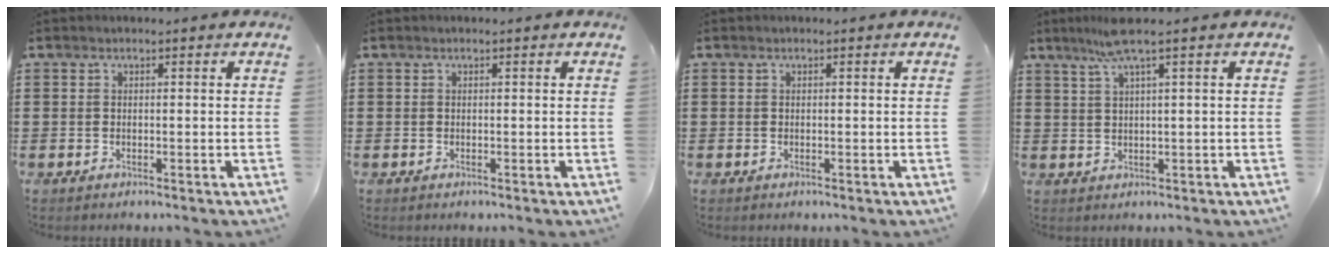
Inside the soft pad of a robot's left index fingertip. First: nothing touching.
{"total": 0.0}
{"total": 0.0}
{"total": 4.6, "force": [2.6, -0.3, 3.7], "torque": [-0.079, 0.003, 0.046]}